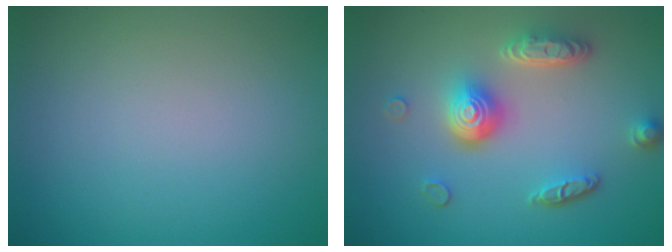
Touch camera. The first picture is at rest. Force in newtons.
{"total": 4.9, "press": 3.7, "slide": 3.3}